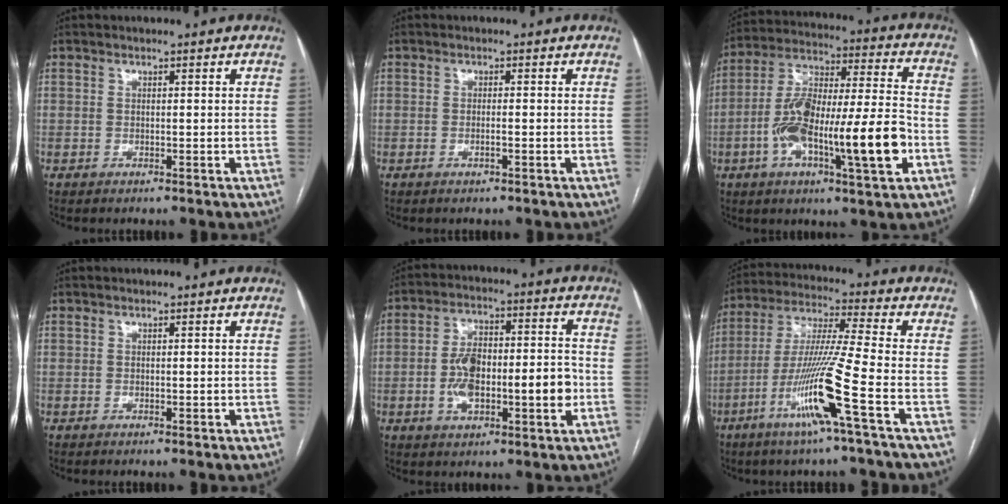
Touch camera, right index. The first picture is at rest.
{"total": 1.0, "force": [-0.4, 0.1, 0.9], "torque": [-0.020, 0.000, -0.006]}
{"total": 19.7, "force": [-5.8, 3.0, 18.6], "torque": [-0.323, 0.010, -0.093]}
{"total": 0.5, "force": [0.0, 0.3, 0.5], "torque": [-0.010, 0.001, 0.003]}
{"total": 13.3, "force": [-2.5, 4.8, 12.1], "torque": [-0.207, 0.029, -0.033]}
{"total": 14.2, "force": [-5.9, -1.9, 12.8], "torque": [-0.255, -0.018, -0.118]}